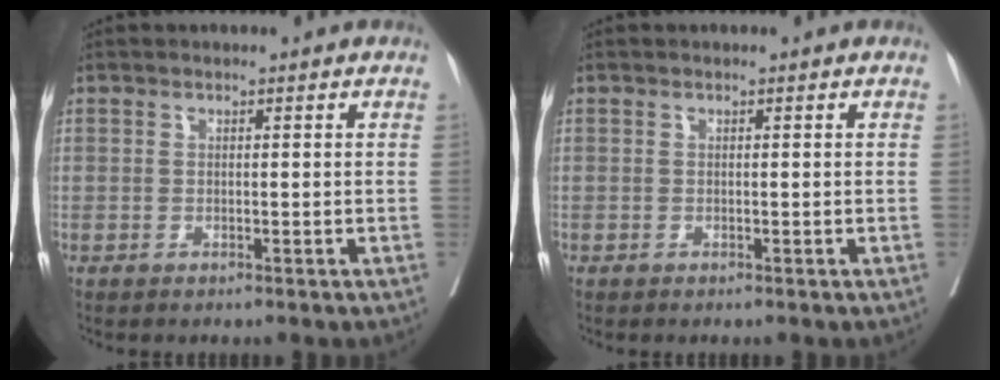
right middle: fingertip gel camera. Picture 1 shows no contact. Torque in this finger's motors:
{"motor_torque": [0.77, -0.76, 0.07, 0.03]}